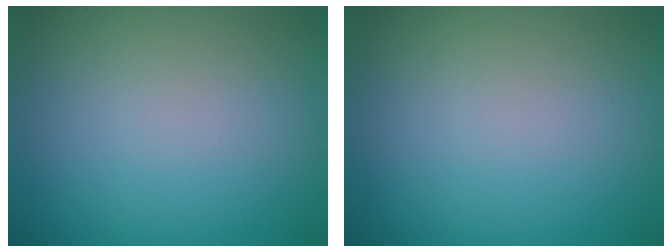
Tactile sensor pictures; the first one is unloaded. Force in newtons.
{"total": 0.0}